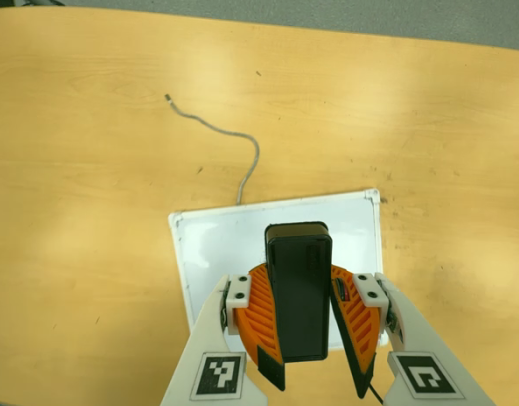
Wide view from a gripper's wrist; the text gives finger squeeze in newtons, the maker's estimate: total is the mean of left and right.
{"total": 9.7, "left": 10.0, "right": 9.4}